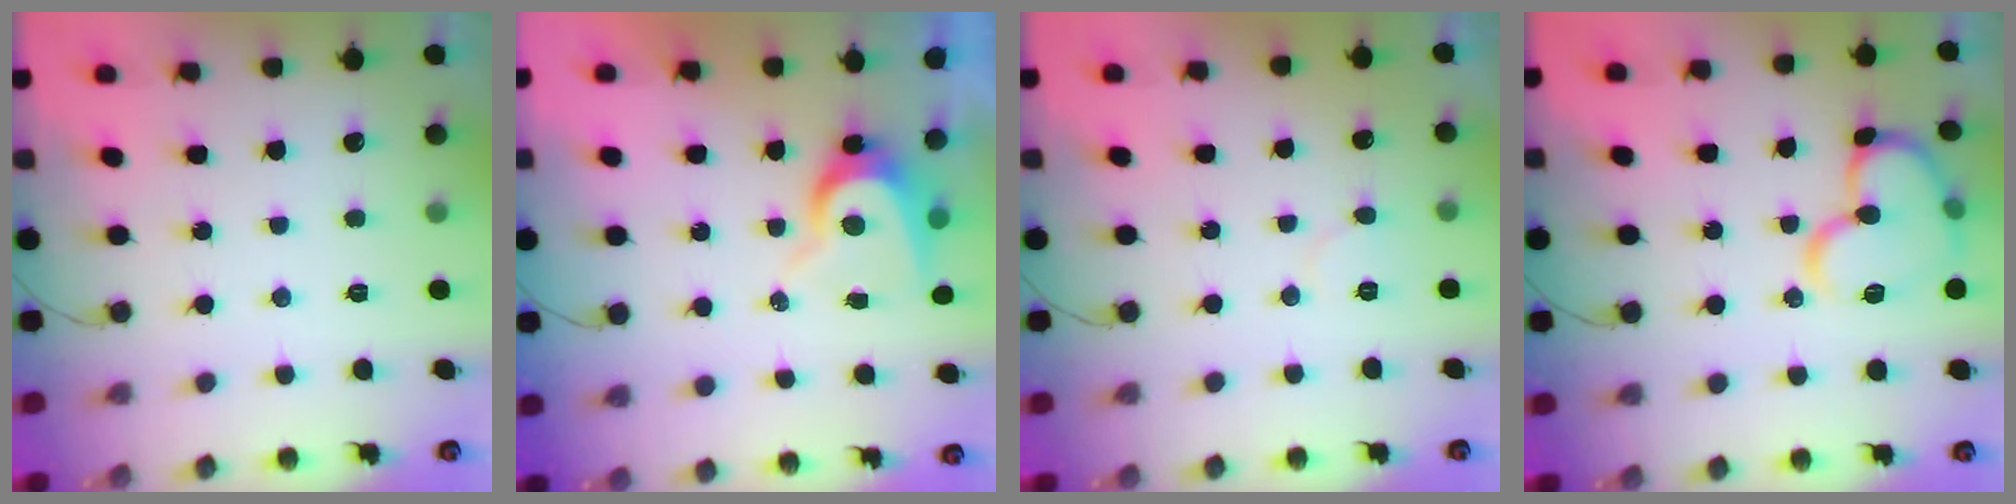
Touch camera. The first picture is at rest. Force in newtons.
{"total": 7.1, "press": 7.1, "slide": 0.1}
{"total": 4.2, "press": 4.2, "slide": 0.4}
{"total": 14.2, "press": 14.2, "slide": 0.7}